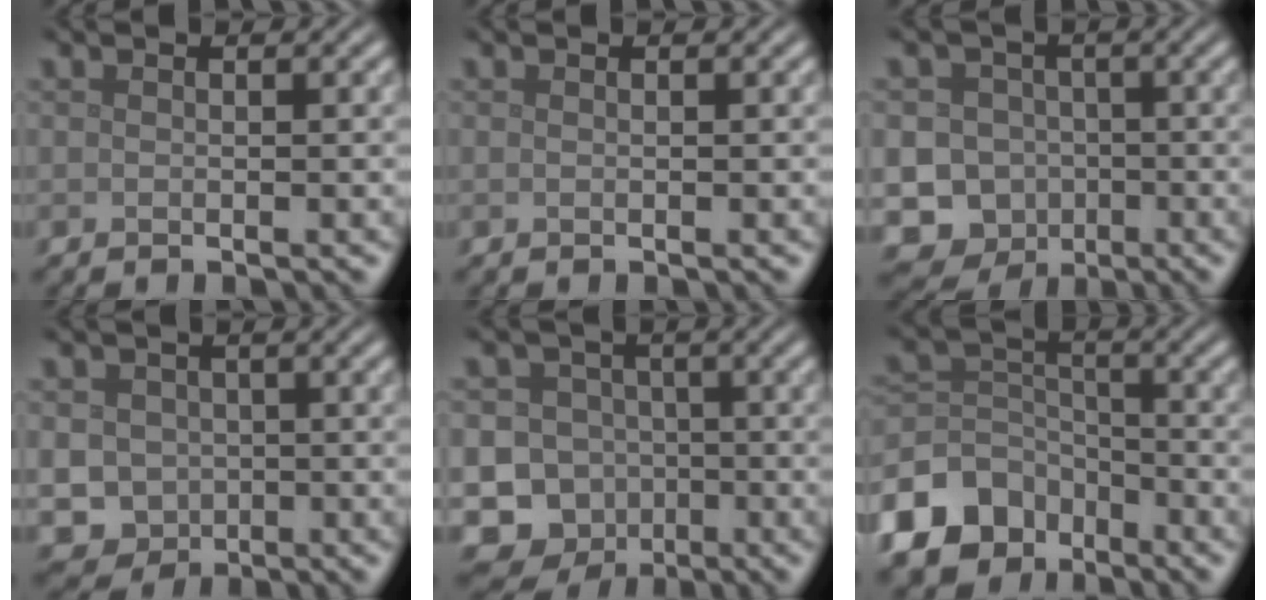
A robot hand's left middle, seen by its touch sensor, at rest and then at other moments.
{"total": 0.0}
{"total": 11.6, "force": [-4.7, 10.2, 2.8], "torque": [-0.039, -0.016, -0.108]}
{"total": 5.8, "force": [-1.1, 5.5, 1.6], "torque": [-0.032, -0.007, -0.038]}
{"total": 13.4, "force": [-6.3, 11.5, 3.0], "torque": [-0.058, -0.024, -0.122]}
{"total": 10.1, "force": [-6.6, 7.0, 3.0], "torque": [-0.081, -0.007, -0.127]}